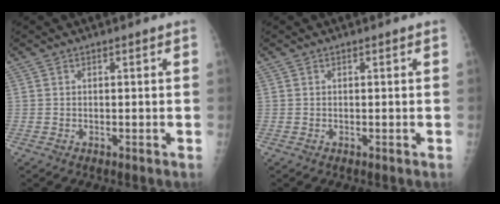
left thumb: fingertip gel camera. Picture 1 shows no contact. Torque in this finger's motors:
{"motor_torque": [0.01, 0.11, -0.14, -0.12, 0.02]}